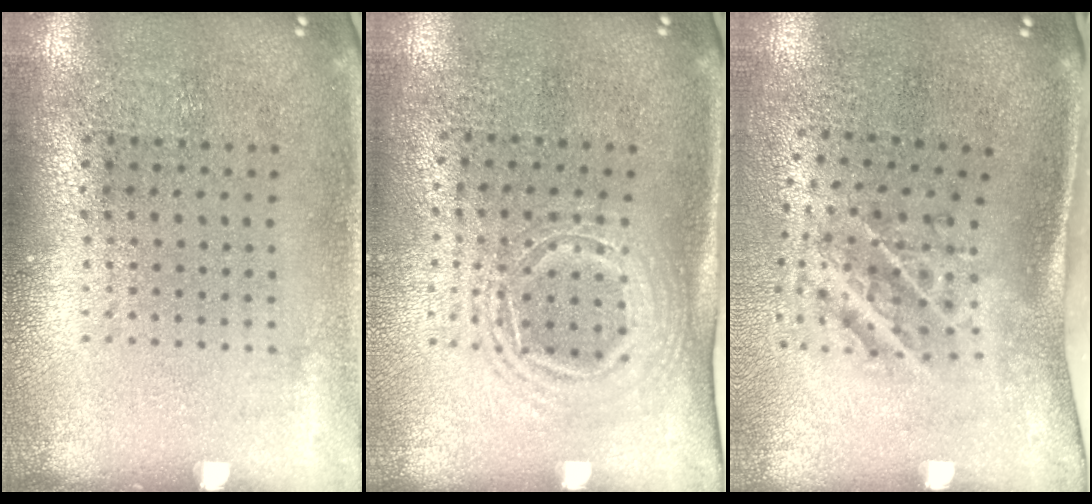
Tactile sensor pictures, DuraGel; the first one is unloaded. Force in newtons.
{"total": 1.6, "press": 1.3, "slide": 1.0}
{"total": 2.1, "press": 1.3, "slide": 1.6}